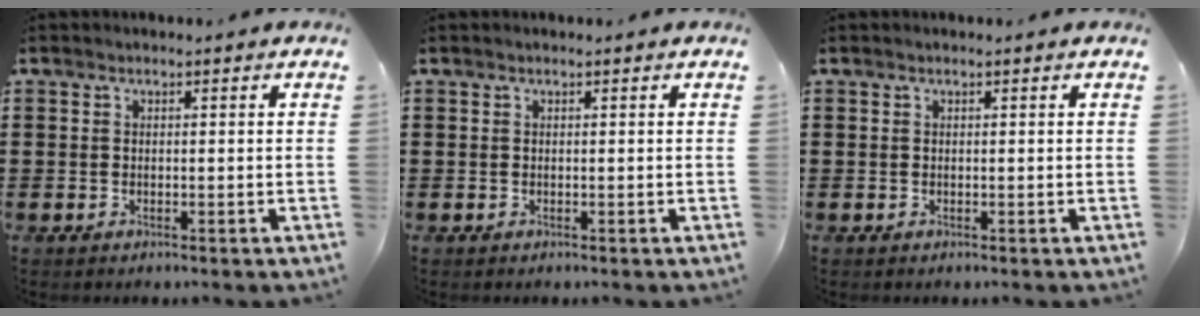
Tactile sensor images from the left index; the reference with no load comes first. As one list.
[{"total": 0.0}, {"total": 0.0}]